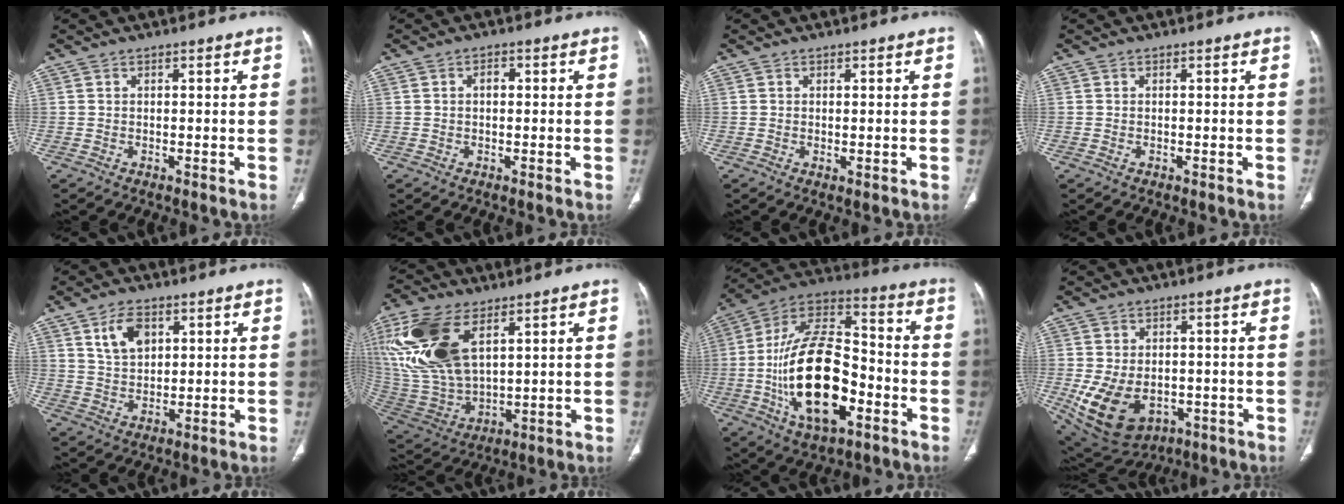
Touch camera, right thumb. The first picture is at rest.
{"total": 1.6, "force": [0.1, 1.0, 1.2], "torque": [-0.016, 0.007, -0.001]}
{"total": 0.8, "force": [-0.1, 0.3, 0.7], "torque": [-0.019, -0.005, 0.001]}
{"total": 0.0}
{"total": 6.9, "force": [3.1, 4.3, 4.4], "torque": [-0.067, -0.015, 0.064]}
{"total": 21.7, "force": [8.8, 11.5, 16.2], "torque": [-0.358, -0.026, 0.180]}
{"total": 24.2, "force": [-6.3, 12.3, 19.9], "torque": [-0.348, 0.032, -0.104]}
{"total": 14.1, "force": [-3.7, 9.8, 9.5], "torque": [-0.171, 0.004, -0.034]}